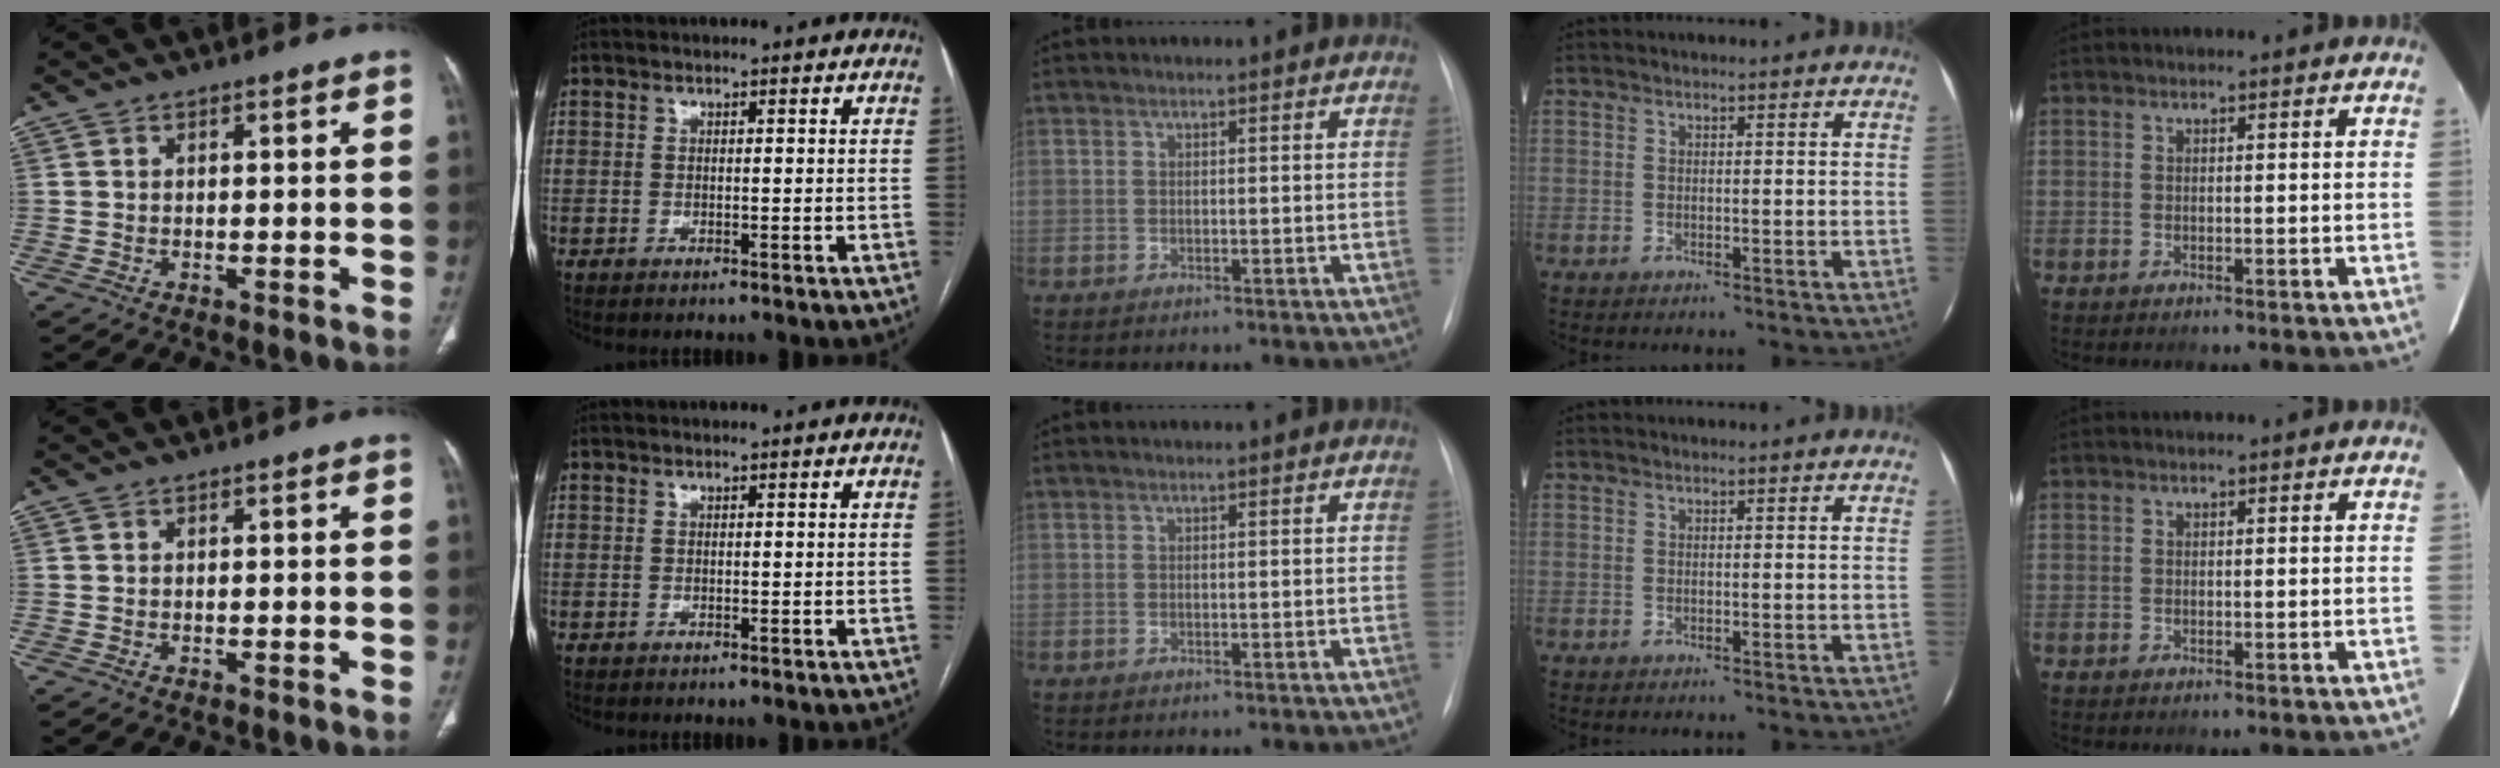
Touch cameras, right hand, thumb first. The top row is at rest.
{}